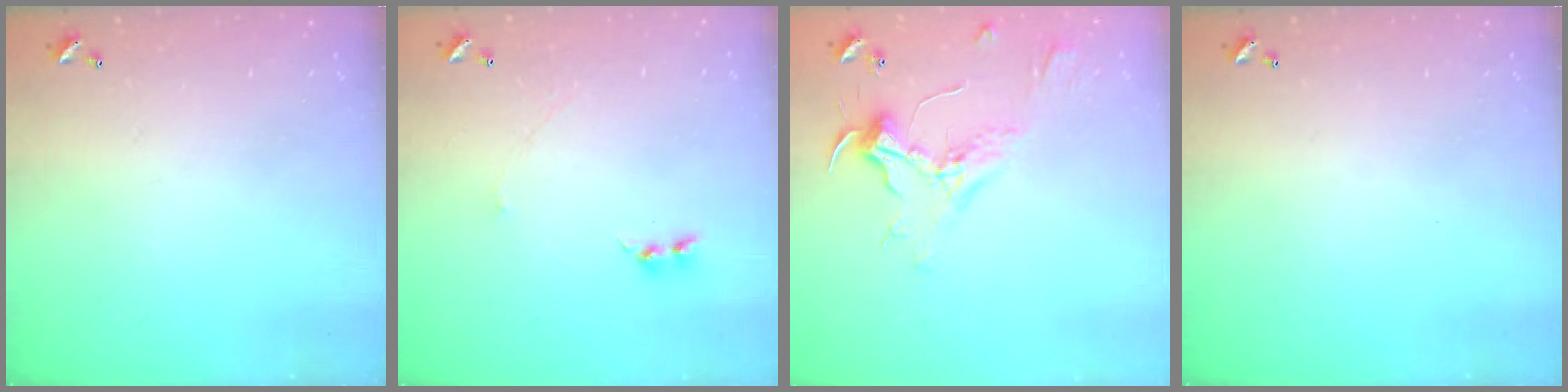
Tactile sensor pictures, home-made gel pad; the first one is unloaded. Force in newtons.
{"total": 1.1, "press": 0.9, "slide": 0.6}
{"total": 2.3, "press": 2.2, "slide": 0.8}
{"total": 0.0}